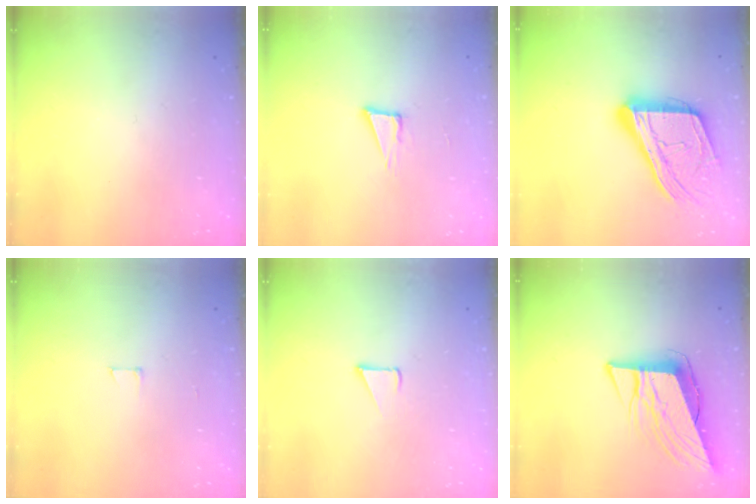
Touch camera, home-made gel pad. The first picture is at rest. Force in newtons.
{"total": 4.3, "press": 3.1, "slide": 3.0}
{"total": 21.0, "press": 20.8, "slide": 2.7}
{"total": 2.9, "press": 2.9, "slide": 0.2}
{"total": 2.4, "press": 2.4, "slide": 0.2}
{"total": 11.1, "press": 10.3, "slide": 4.0}